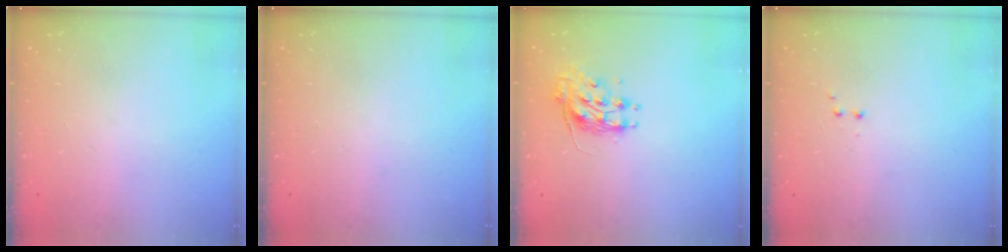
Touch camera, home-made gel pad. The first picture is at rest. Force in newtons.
{"total": 0.0}
{"total": 8.8, "press": 8.8, "slide": 0.0}
{"total": 1.9, "press": 1.8, "slide": 0.5}